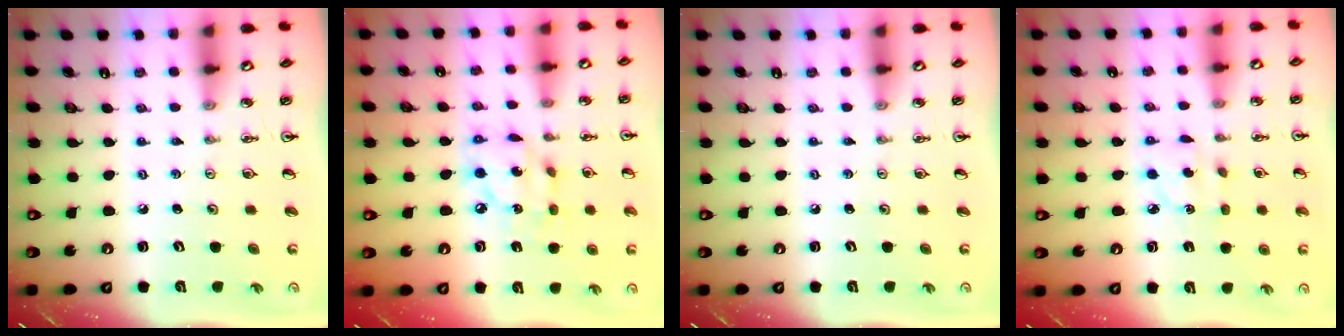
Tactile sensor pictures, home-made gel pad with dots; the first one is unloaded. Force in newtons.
{"total": 11.8, "press": 11.7, "slide": 1.2}
{"total": 0.0}
{"total": 2.9, "press": 2.9, "slide": 0.0}